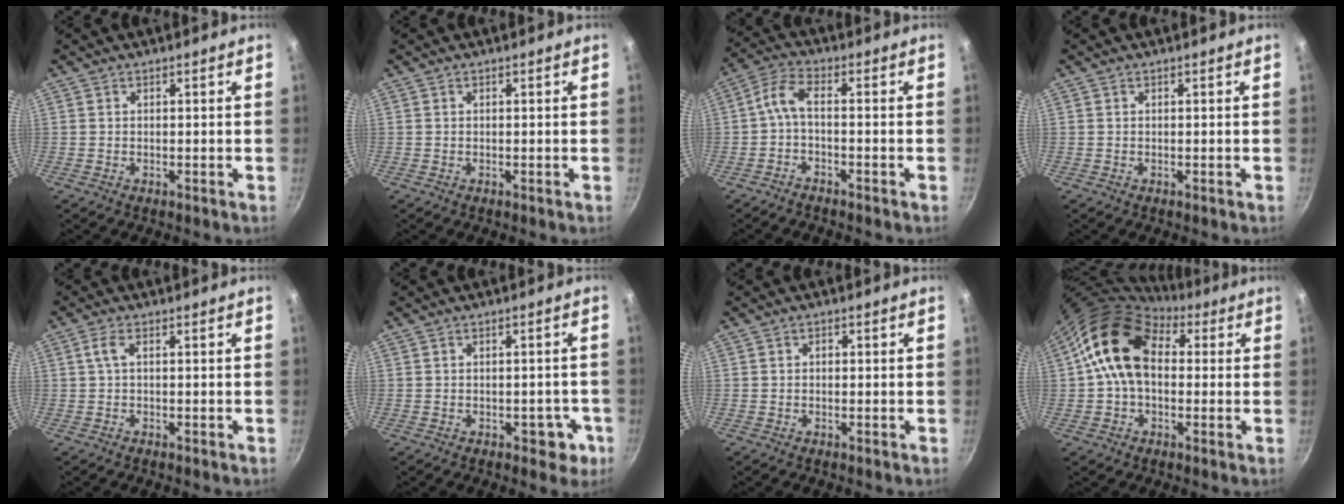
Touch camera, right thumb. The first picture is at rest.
{"total": 0.0}
{"total": 4.5, "force": [-1.8, 1.4, 3.9], "torque": [-0.102, 0.029, -0.042]}
{"total": 0.0}
{"total": 2.1, "force": [-0.1, 0.6, 2.1], "torque": [-0.053, 0.005, -0.002]}
{"total": 4.5, "force": [-1.7, 3.0, 2.9], "torque": [-0.005, 0.020, -0.010]}
{"total": 0.9, "force": [0.0, 0.8, 0.5], "torque": [-0.007, 0.005, -0.002]}
{"total": 13.3, "force": [2.3, 9.4, 9.1], "torque": [-0.128, 0.019, 0.022]}